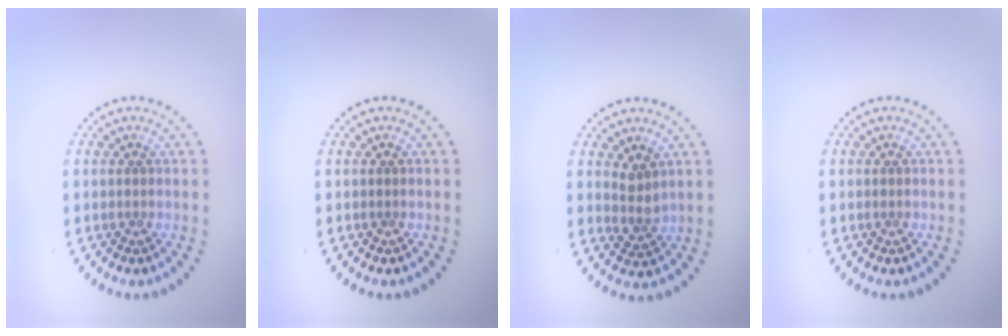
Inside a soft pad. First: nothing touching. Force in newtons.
{"total": 0.0}
{"total": 2.0, "press": 1.5, "slide": 1.2}
{"total": 0.0}